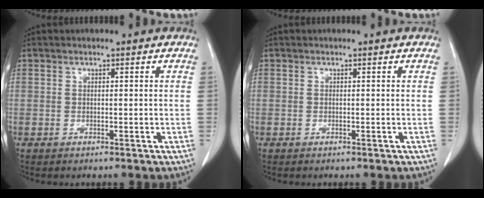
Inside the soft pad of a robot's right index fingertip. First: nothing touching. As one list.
[{"total": 0.0}]